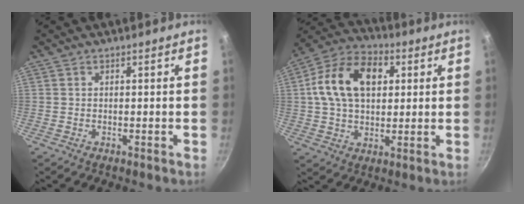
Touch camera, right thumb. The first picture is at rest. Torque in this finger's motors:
{"motor_torque": [-0.31, 2.46, 0.74, -0.46, 0.28]}